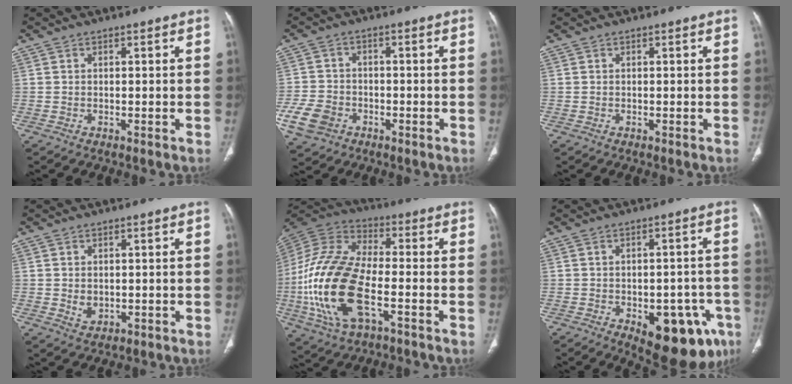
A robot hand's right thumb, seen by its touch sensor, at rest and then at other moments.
{"total": 7.7, "force": [-3.3, 5.9, 3.6], "torque": [-0.071, 0.016, -0.055]}
{"total": 0.0}
{"total": 2.7, "force": [-0.1, 2.1, 1.7], "torque": [-0.023, -0.003, 0.007]}
{"total": 22.6, "force": [-5.8, 10.6, 19.1], "torque": [-0.419, 0.013, -0.105]}
{"total": 15.5, "force": [-6.6, 7.7, 11.7], "torque": [-0.106, 0.023, -0.071]}